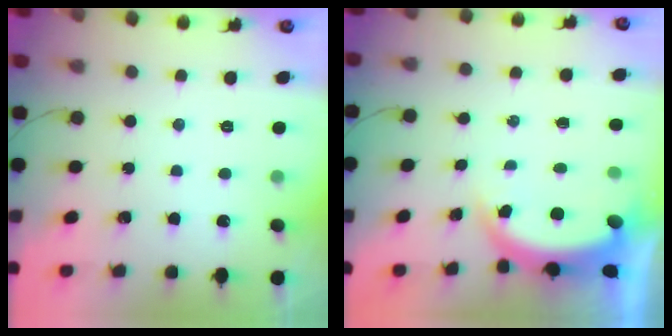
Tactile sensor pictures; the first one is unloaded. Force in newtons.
{"total": 4.7, "press": 4.6, "slide": 0.3}